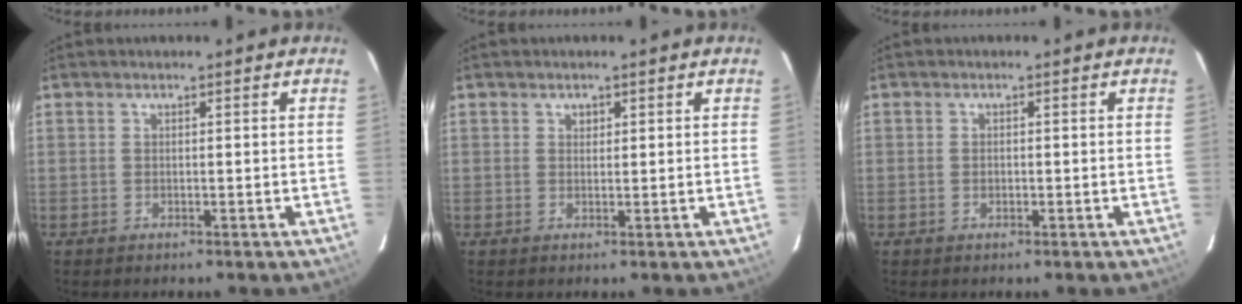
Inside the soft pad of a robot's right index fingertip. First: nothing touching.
{"total": 1.0, "force": [0.4, 0.9, 0.2], "torque": [0.002, 0.006, 0.006]}
{"total": 0.9, "force": [-0.3, 0.7, 0.5], "torque": [-0.010, 0.000, -0.005]}